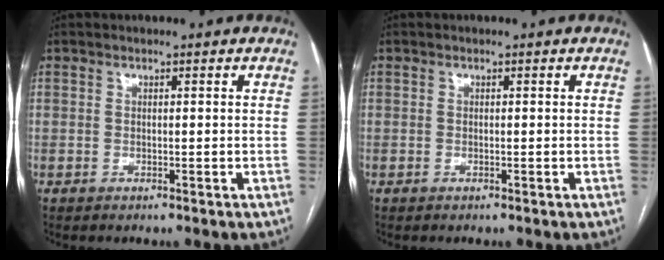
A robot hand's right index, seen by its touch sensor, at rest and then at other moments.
{"total": 0.0}